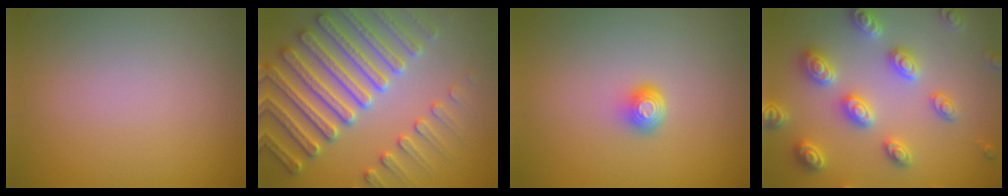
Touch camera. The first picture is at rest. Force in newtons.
{"total": 7.7, "press": 7.4, "slide": 2.0}
{"total": 1.6, "press": 1.2, "slide": 1.1}
{"total": 5.3, "press": 5.1, "slide": 1.2}